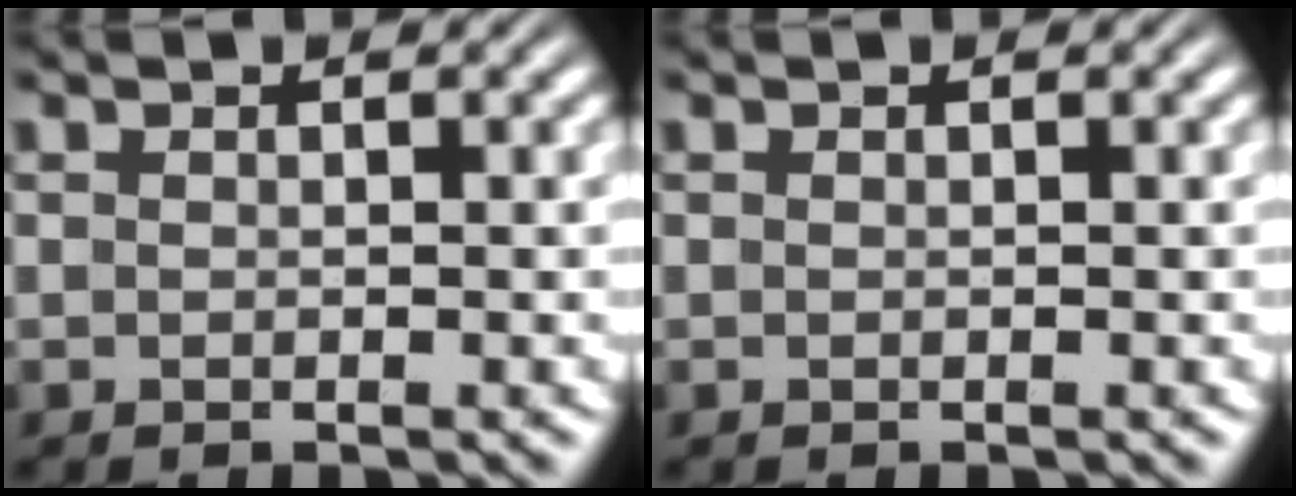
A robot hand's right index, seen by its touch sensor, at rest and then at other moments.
{"total": 0.0}